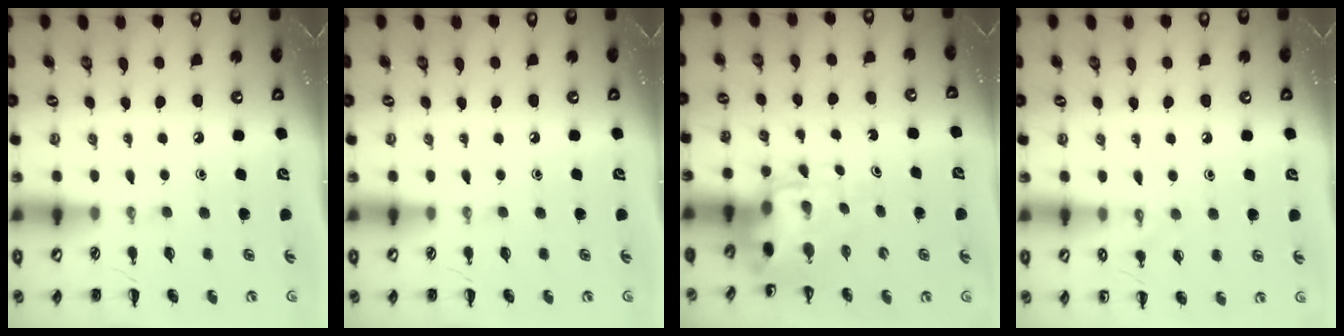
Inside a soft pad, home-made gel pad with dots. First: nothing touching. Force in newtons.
{"total": 0.0}
{"total": 5.5, "press": 5.3, "slide": 1.3}
{"total": 7.5, "press": 7.3, "slide": 1.8}